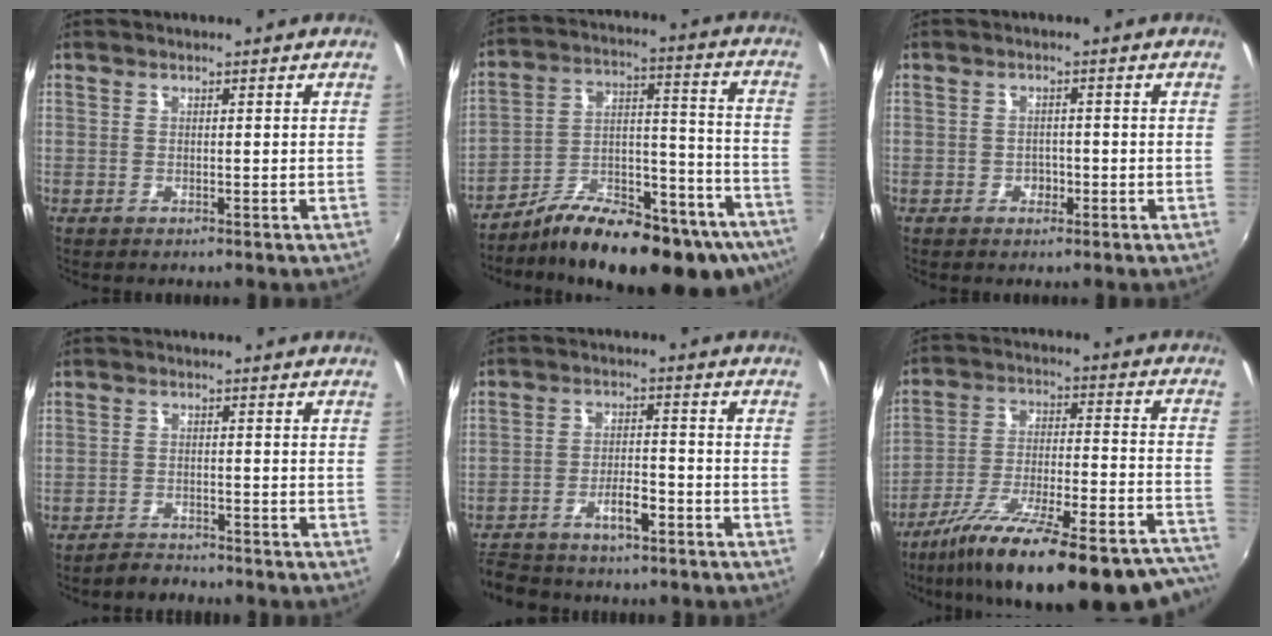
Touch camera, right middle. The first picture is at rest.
{"total": 25.5, "force": [-17.5, 8.6, 16.5], "torque": [-0.228, 0.000, -0.251]}
{"total": 2.2, "force": [-1.0, 1.8, 0.7], "torque": [-0.013, 0.003, -0.014]}
{"total": 2.9, "force": [-2.8, 0.9, 0.2], "torque": [-0.017, 0.003, -0.048]}
{"total": 7.9, "force": [-6.0, 3.2, 4.0], "torque": [-0.088, 0.009, -0.104]}
{"total": 32.6, "force": [-26.5, 6.7, 17.7], "torque": [-0.257, -0.045, -0.375]}